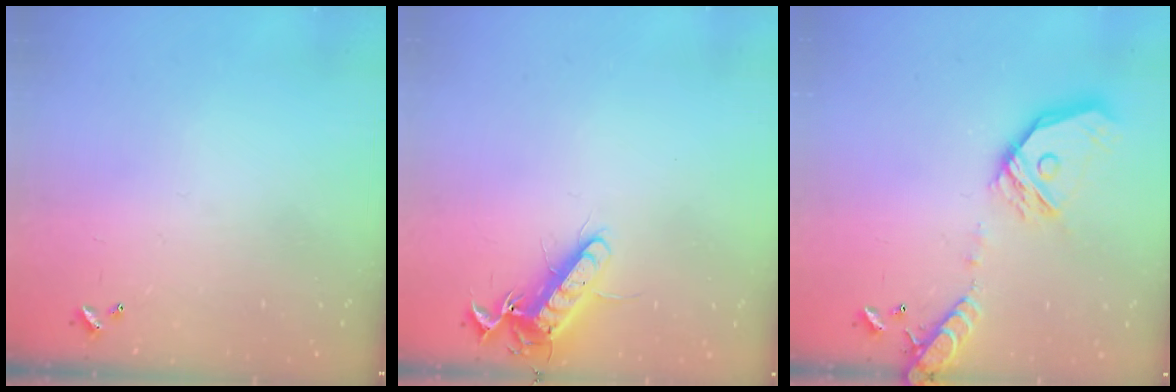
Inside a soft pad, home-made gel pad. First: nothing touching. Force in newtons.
{"total": 12.2, "press": 12.1, "slide": 1.1}
{"total": 17.7, "press": 17.4, "slide": 3.0}